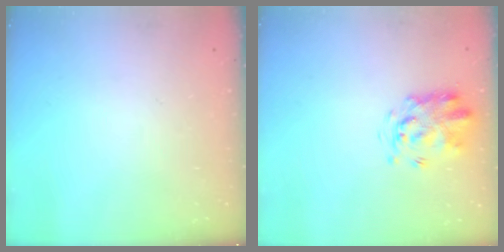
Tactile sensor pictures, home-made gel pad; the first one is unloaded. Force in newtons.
{"total": 3.4, "press": 3.3, "slide": 0.8}